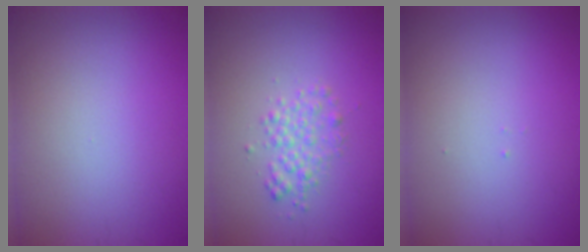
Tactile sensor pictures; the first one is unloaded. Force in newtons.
{"total": 2.0, "press": 2.0, "slide": 0.0}
{"total": 0.0}